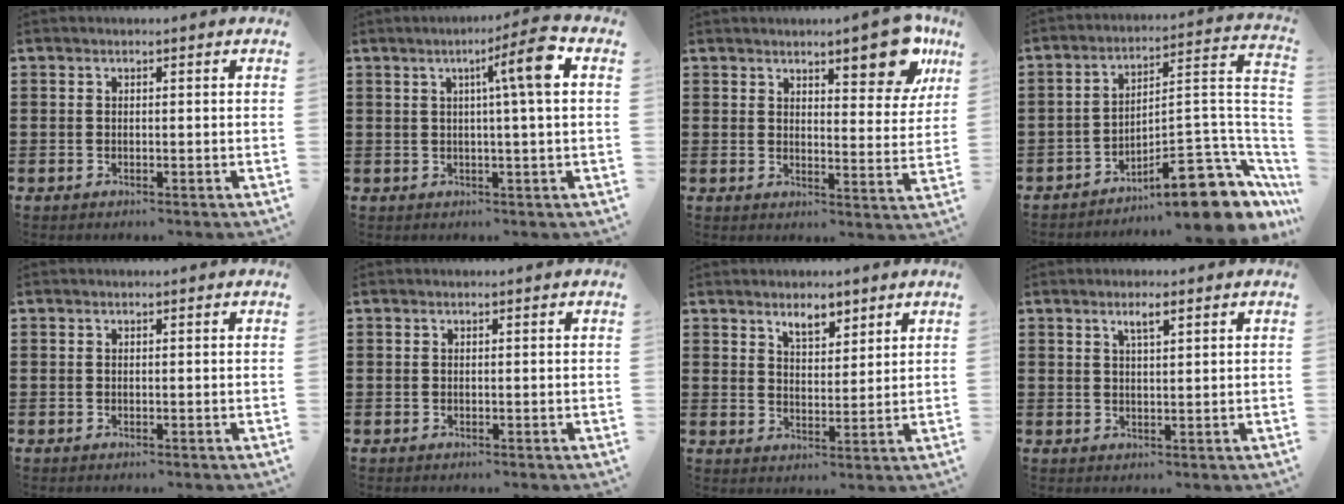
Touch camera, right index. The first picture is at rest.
{"total": 7.4, "force": [1.9, -0.1, 7.1], "torque": [-0.116, -0.007, 0.019]}
{"total": 8.9, "force": [6.3, 2.7, 5.7], "torque": [-0.085, -0.018, 0.106]}
{"total": 12.1, "force": [-8.7, 3.4, 7.7], "torque": [-0.091, 0.022, -0.156]}
{"total": 0.0}
{"total": 0.0}
{"total": 4.2, "force": [3.3, 1.7, 1.9], "torque": [-0.029, -0.001, 0.057]}
{"total": 2.4, "force": [1.3, 0.4, 1.9], "torque": [-0.040, 0.003, 0.020]}